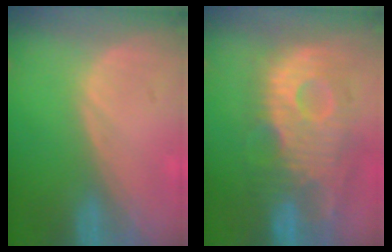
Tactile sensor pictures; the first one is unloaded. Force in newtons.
{"total": 11.8, "press": 10.7, "slide": 5.1}